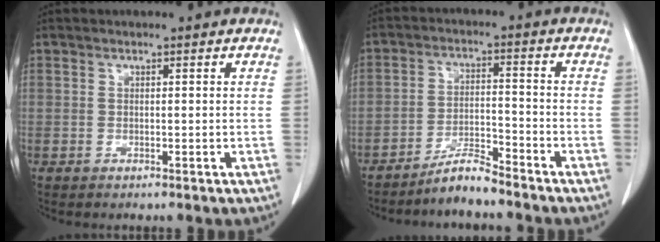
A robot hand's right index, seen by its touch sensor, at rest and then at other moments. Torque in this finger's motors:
{"motor_torque": [-0.47, -0.43, -0.23, -0.10]}